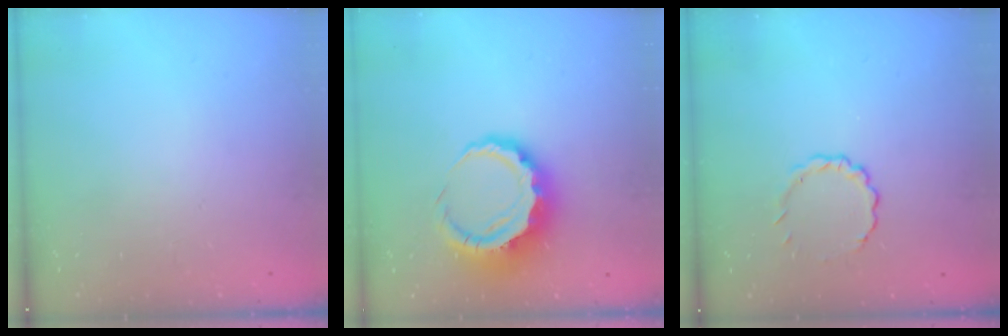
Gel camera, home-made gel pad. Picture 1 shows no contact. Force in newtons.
{"total": 10.2, "press": 9.9, "slide": 2.2}
{"total": 2.8, "press": 2.7, "slide": 0.9}